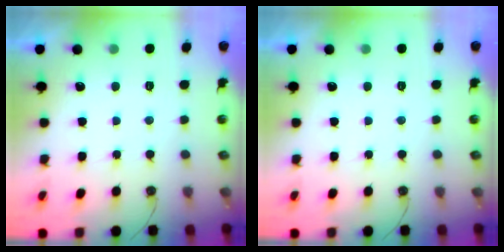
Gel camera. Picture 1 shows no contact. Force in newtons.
{"total": 0.0}